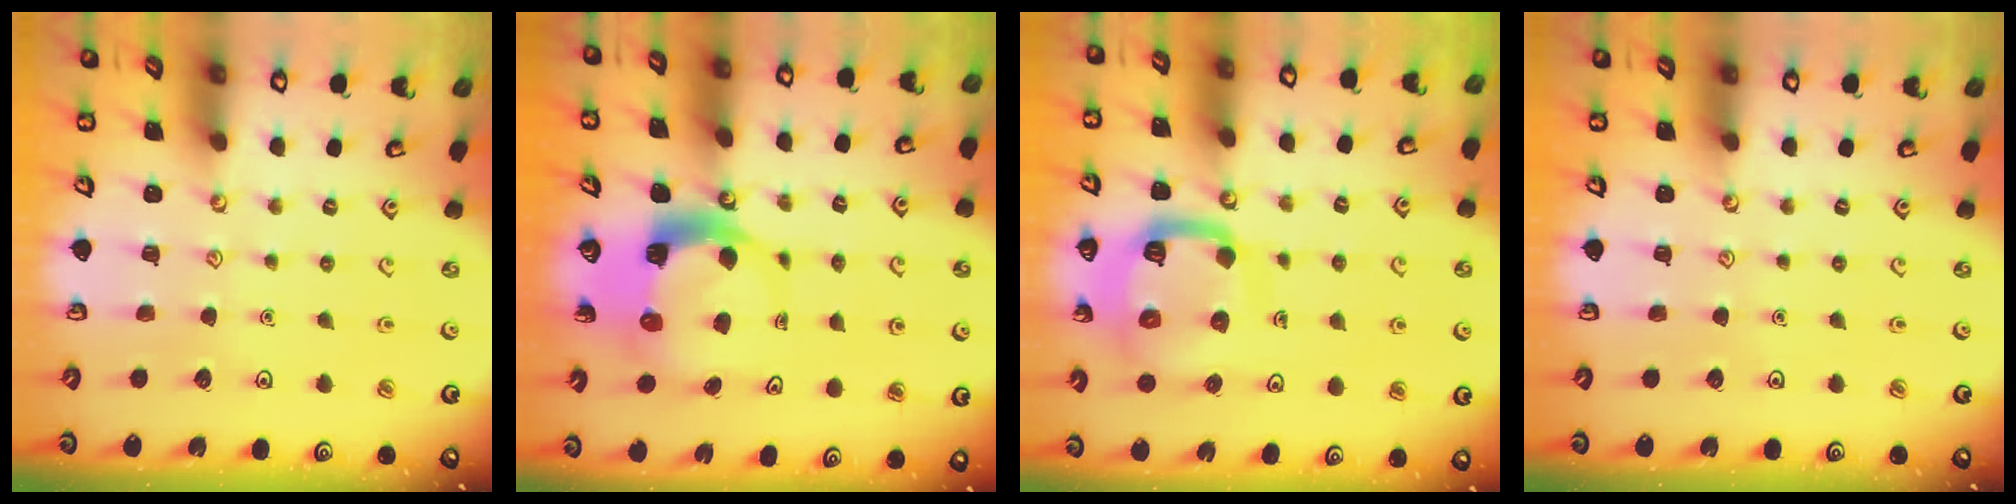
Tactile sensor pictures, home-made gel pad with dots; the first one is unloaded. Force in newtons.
{"total": 7.2, "press": 7.2, "slide": 1.0}
{"total": 14.0, "press": 13.9, "slide": 1.5}
{"total": 0.0}